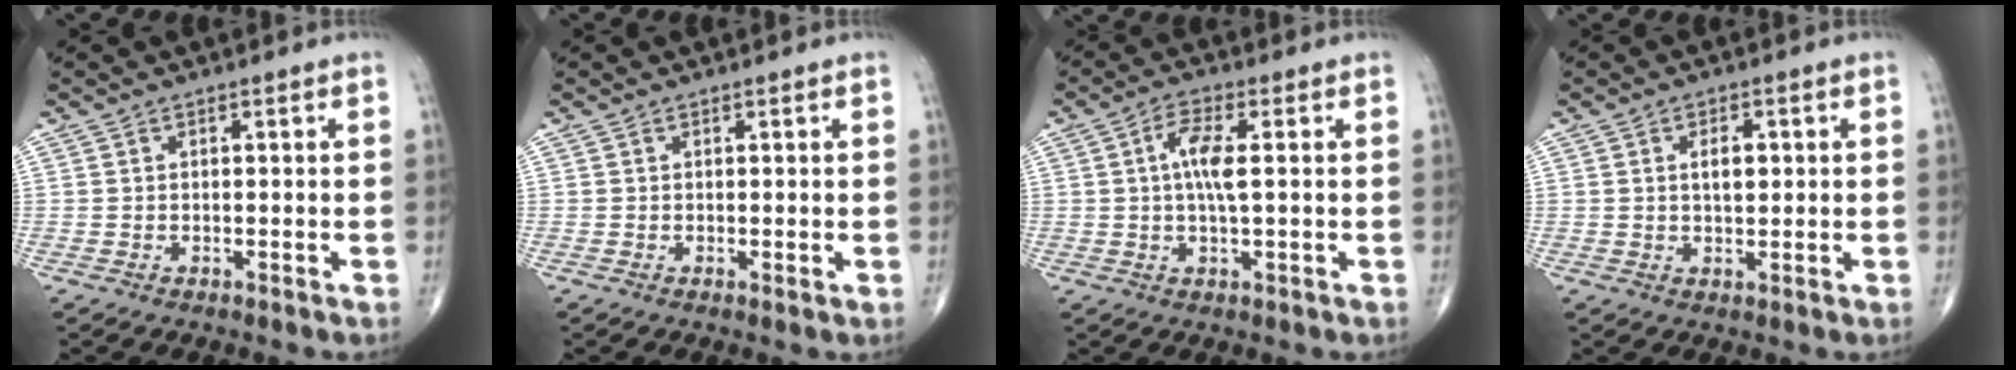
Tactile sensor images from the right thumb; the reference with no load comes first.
{"total": 0.5, "force": [0.1, 0.1, 0.5], "torque": [-0.010, -0.003, 0.000]}
{"total": 6.2, "force": [0.8, 1.8, 5.9], "torque": [-0.123, 0.003, 0.009]}
{"total": 3.7, "force": [0.7, 1.9, 3.1], "torque": [-0.042, -0.005, 0.012]}